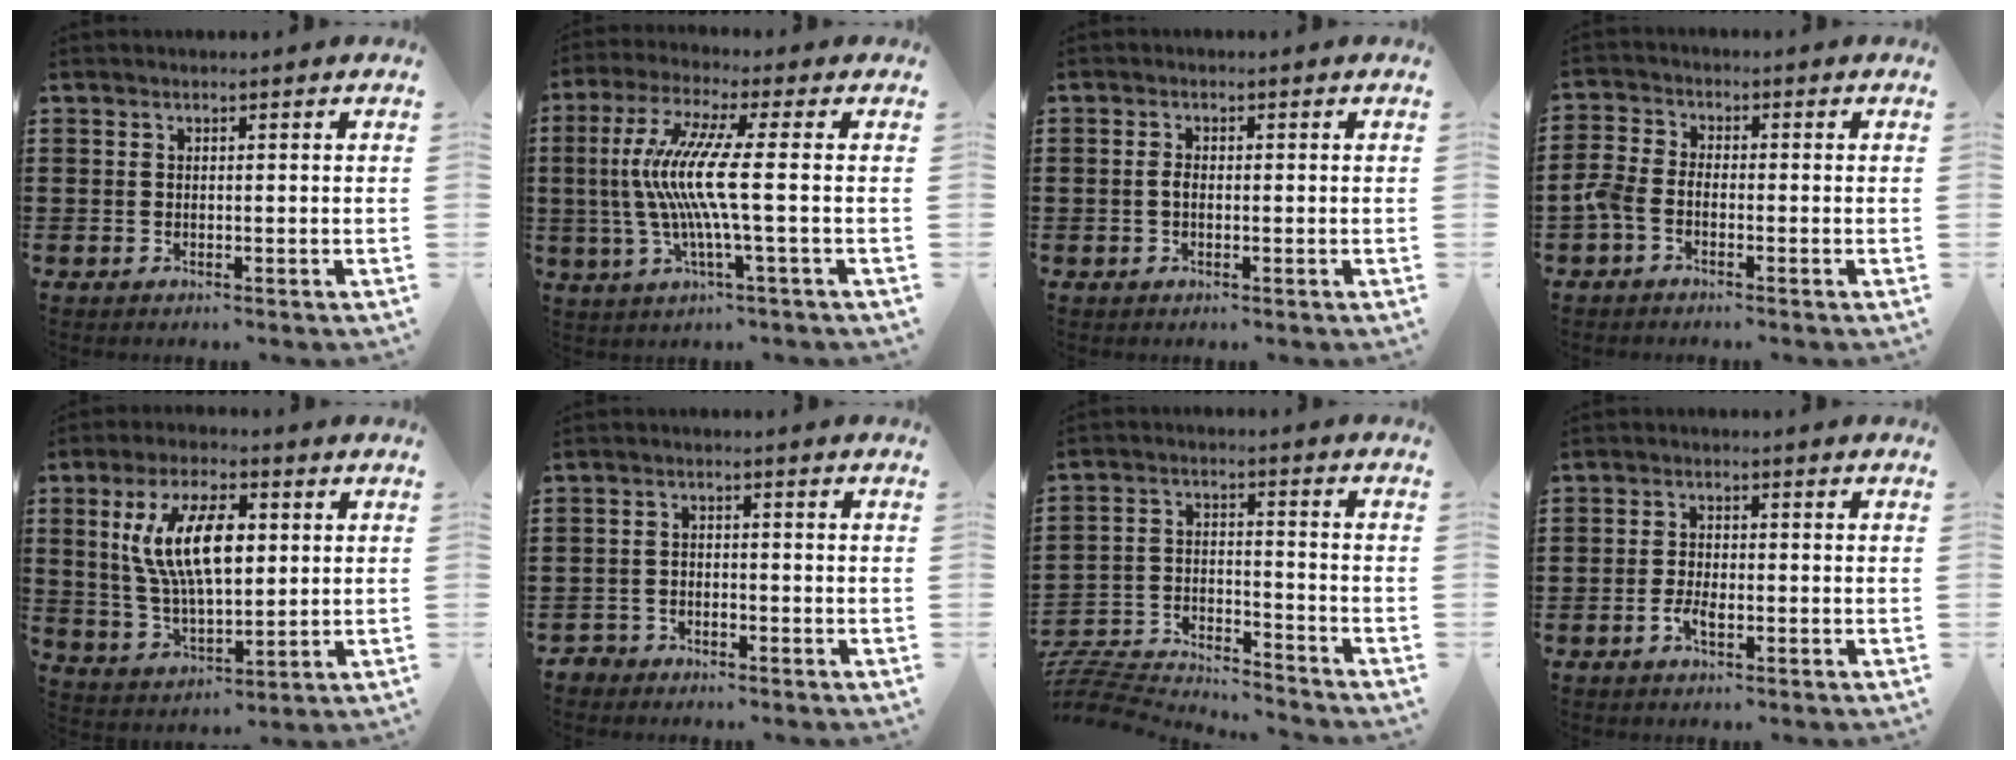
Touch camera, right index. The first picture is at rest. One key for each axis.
{"total": 10.5, "fx": -0.7, "fy": 0.1, "fz": 10.5, "tx": -0.239, "ty": -0.024, "tz": -0.030}
{"total": 1.3, "fx": -0.3, "fy": 0.7, "fz": 1.1, "tx": -0.029, "ty": -0.001, "tz": -0.008}
{"total": 3.0, "fx": -2.0, "fy": 1.2, "fz": 1.8, "tx": -0.062, "ty": -0.004, "tz": -0.047}
{"total": 11.8, "fx": 2.8, "fy": 5.1, "fz": 10.2, "tx": -0.219, "ty": 0.008, "tz": 0.045}
{"total": 2.3, "fx": -2.1, "fy": 1.0, "fz": 0.0, "tx": -0.007, "ty": 0.004, "tz": -0.046}
{"total": 7.0, "fx": -6.9, "fy": 0.7, "fz": 0.8, "tx": -0.034, "ty": -0.003, "tz": -0.144}
{"total": 2.5, "fx": -1.3, "fy": 1.2, "fz": 1.9, "tx": -0.049, "ty": -0.003, "tz": -0.028}